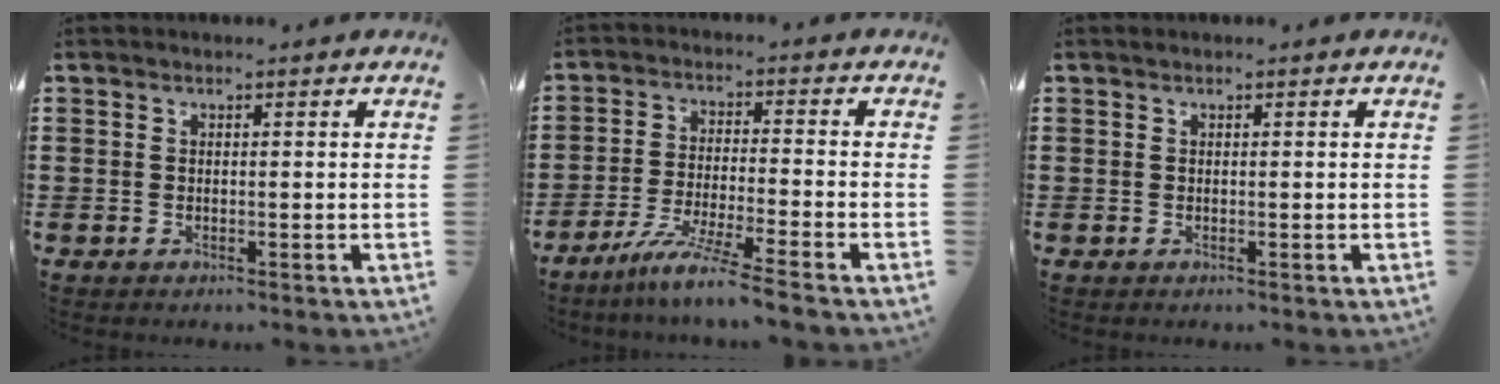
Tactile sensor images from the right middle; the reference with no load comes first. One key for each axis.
{"total": 6.8, "fx": -5.6, "fy": -0.7, "fz": 3.7, "tx": -0.077, "ty": -0.020, "tz": -0.108}
{"total": 0.0}